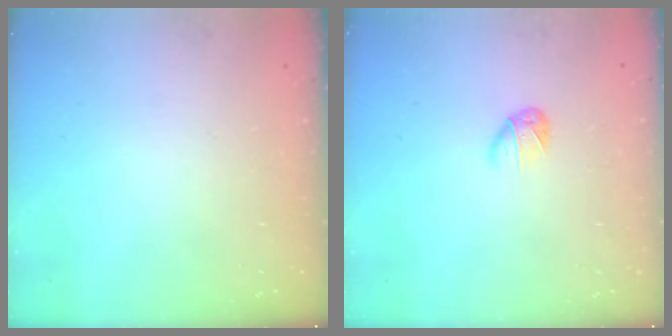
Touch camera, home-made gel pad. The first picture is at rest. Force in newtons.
{"total": 3.4, "press": 3.3, "slide": 0.8}